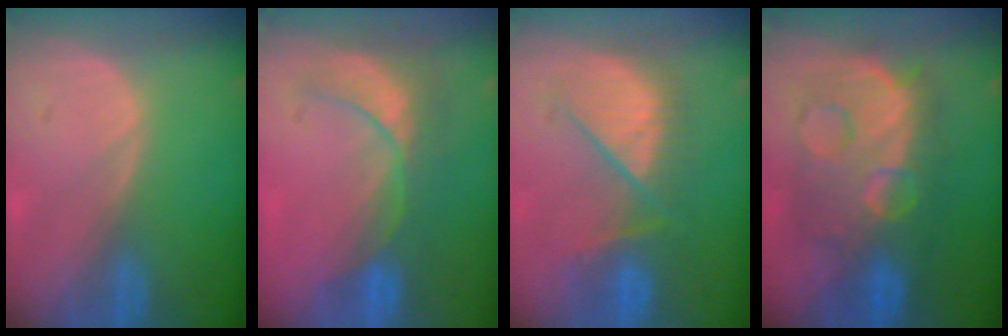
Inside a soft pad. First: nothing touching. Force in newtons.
{"total": 9.0, "press": 7.8, "slide": 4.6}
{"total": 8.4, "press": 8.4, "slide": 0.6}
{"total": 12.3, "press": 12.2, "slide": 1.2}